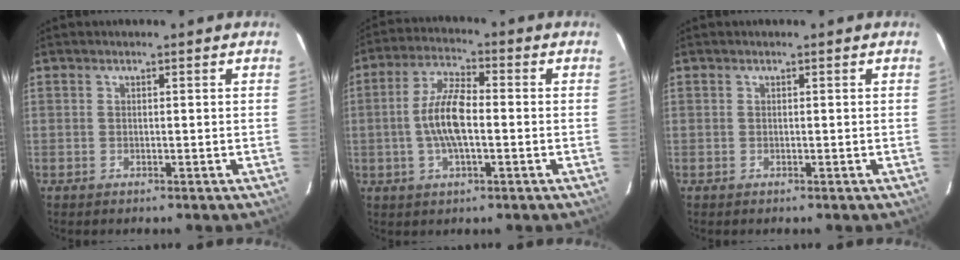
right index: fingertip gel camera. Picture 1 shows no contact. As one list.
[{"total": 8.4, "force": [-1.3, 2.6, 7.9], "torque": [-0.160, 0.008, -0.027]}, {"total": 0.0}]